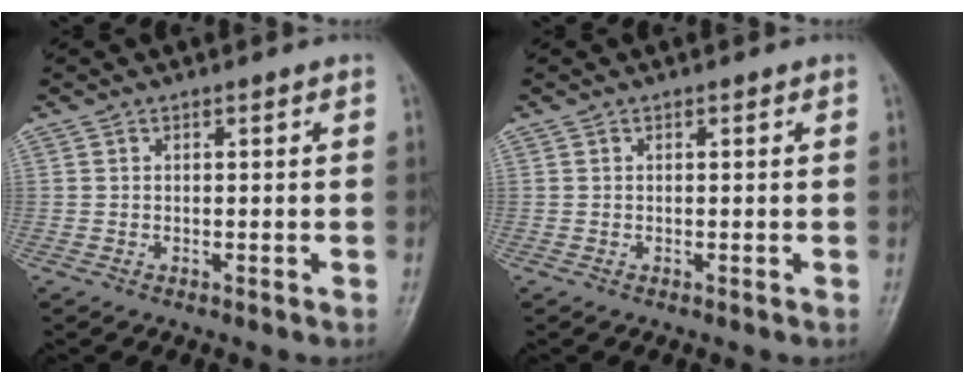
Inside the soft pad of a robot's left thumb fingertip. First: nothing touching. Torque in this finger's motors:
{"motor_torque": [0.00, 0.00, 0.00, 0.00, 0.00]}